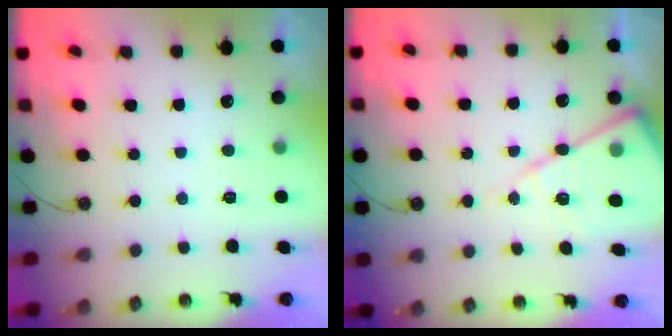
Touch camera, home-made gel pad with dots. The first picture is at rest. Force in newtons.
{"total": 13.7, "press": 13.7, "slide": 0.8}